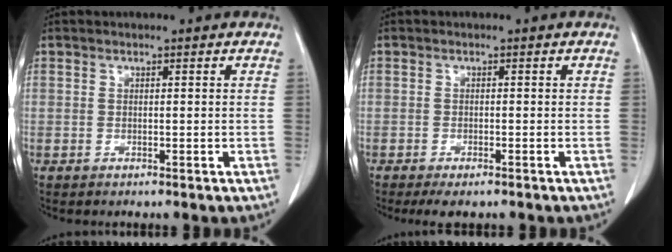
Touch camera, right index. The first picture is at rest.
{"total": 2.9, "force": [-2.2, 0.9, 1.7], "torque": [-0.027, -0.006, -0.030]}